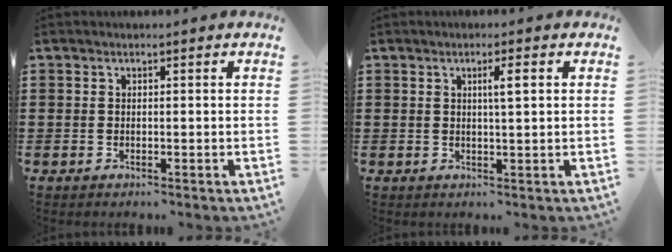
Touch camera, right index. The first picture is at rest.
{"total": 2.4, "force": [0.5, 0.1, 2.4], "torque": [-0.039, -0.003, 0.004]}